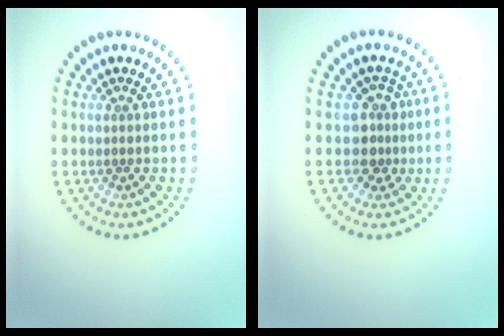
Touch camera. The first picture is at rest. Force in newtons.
{"total": 2.5, "press": 1.8, "slide": 1.7}